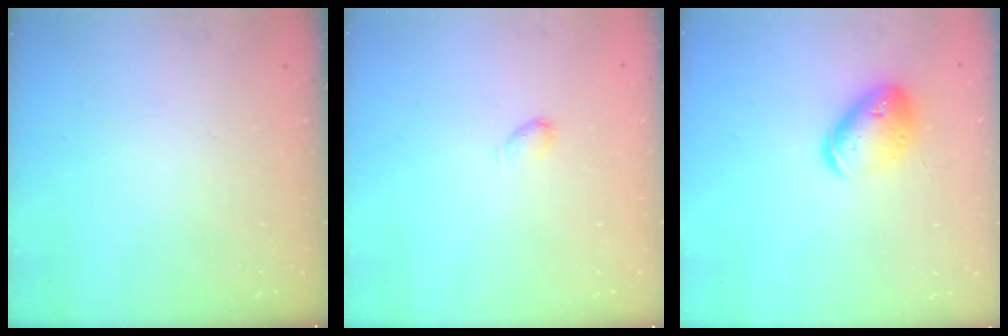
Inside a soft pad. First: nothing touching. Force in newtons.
{"total": 2.8, "press": 2.8, "slide": 0.5}
{"total": 13.8, "press": 13.7, "slide": 2.1}